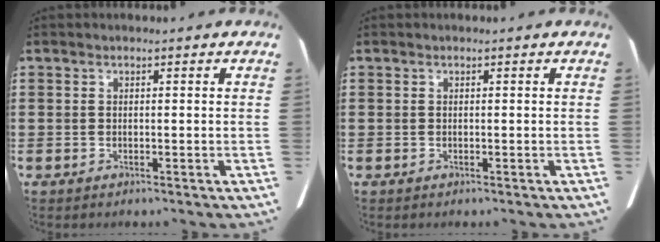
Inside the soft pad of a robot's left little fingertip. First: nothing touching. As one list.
[{"total": 0.0}]